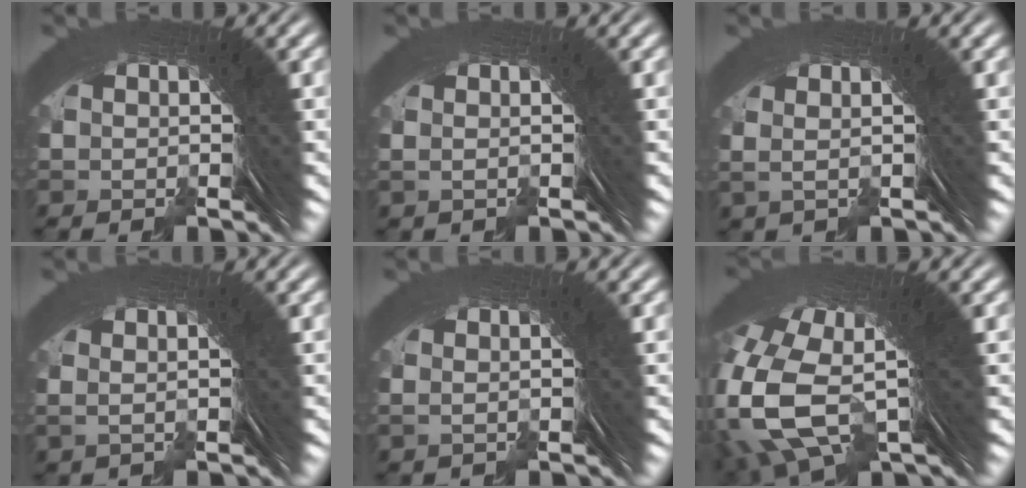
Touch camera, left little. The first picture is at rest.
{"total": 0.5, "force": [-0.1, -0.3, 0.4], "torque": [0.000, 0.007, -0.005]}
{"total": 1.8, "force": [0.4, 0.5, 1.6], "torque": [-0.029, 0.004, 0.005]}
{"total": 1.4, "force": [0.2, 0.3, 1.3], "torque": [-0.020, 0.005, 0.002]}
{"total": 0.7, "force": [0.0, -0.2, 0.7], "torque": [-0.006, 0.008, -0.003]}
{"total": 12.5, "force": [0.9, 8.7, 8.9], "torque": [-0.213, -0.031, 0.022]}